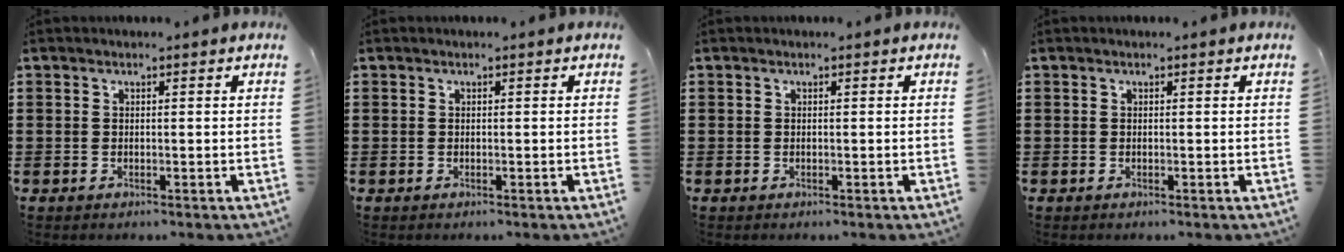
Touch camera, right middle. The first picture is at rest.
{"total": 0.0}
{"total": 0.0}
{"total": 0.0}